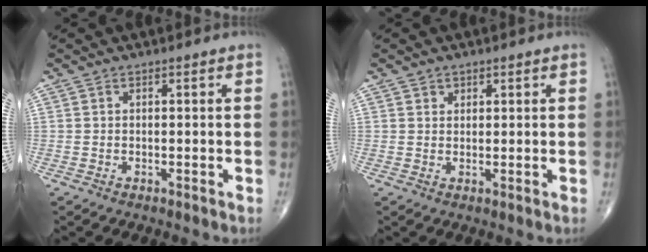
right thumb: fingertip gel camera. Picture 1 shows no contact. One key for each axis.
{"total": 1.5, "fx": 0.9, "fy": 1.2, "fz": 0.3, "tx": 0.010, "ty": -0.005, "tz": 0.011}